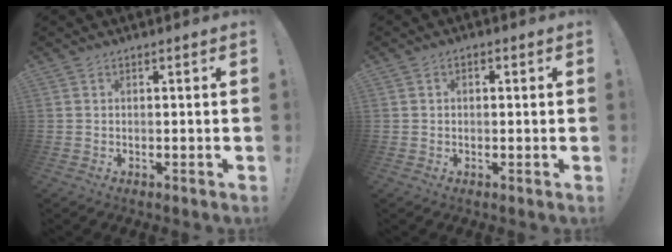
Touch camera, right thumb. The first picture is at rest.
{"total": 1.3, "force": [-0.4, 0.9, 0.8], "torque": [-0.010, 0.003, -0.010]}